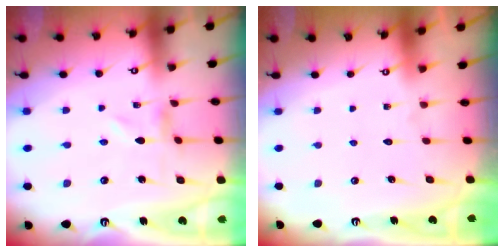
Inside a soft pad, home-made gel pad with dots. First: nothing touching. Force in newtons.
{"total": 1.8, "press": 1.8, "slide": 0.1}